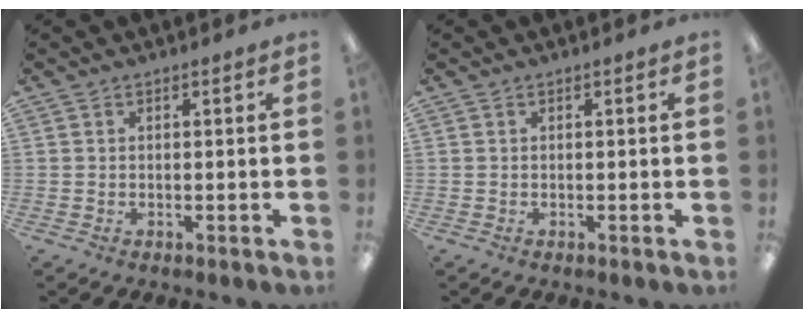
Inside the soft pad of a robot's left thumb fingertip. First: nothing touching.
{"total": 0.0}